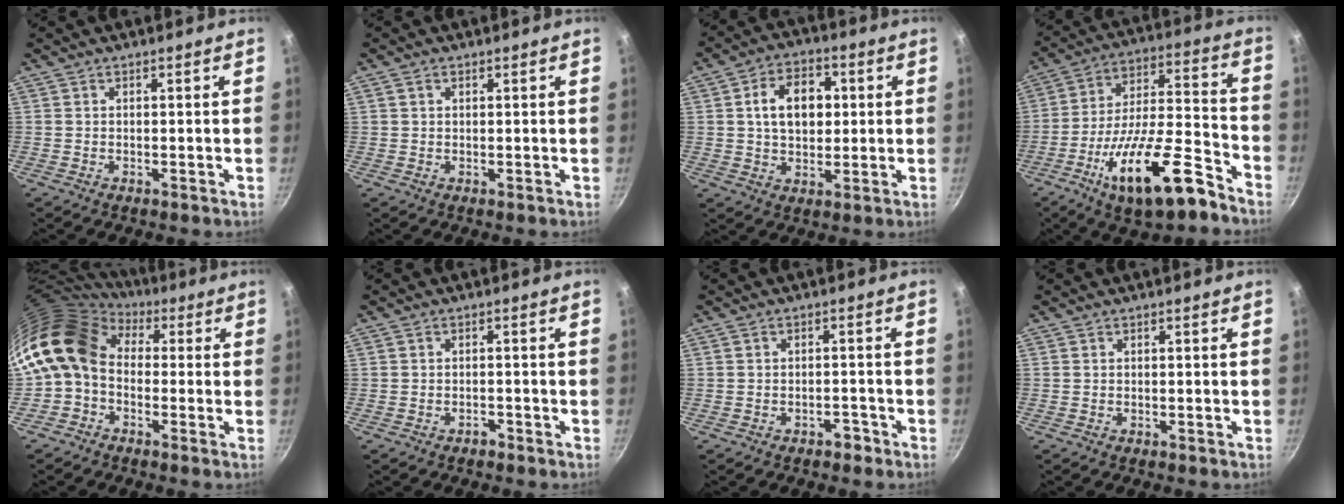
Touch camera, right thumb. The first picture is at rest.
{"total": 1.2, "force": [0.6, 0.8, 0.7], "torque": [-0.010, 0.001, 0.011]}
{"total": 10.8, "force": [1.8, 7.5, 7.5], "torque": [-0.095, 0.009, 0.023]}
{"total": 20.8, "force": [-11.8, 6.7, 15.7], "torque": [-0.237, 0.065, -0.199]}
{"total": 12.4, "force": [1.2, 9.5, 7.9], "torque": [-0.134, 0.022, -0.004]}
{"total": 1.1, "force": [-0.9, 0.5, 0.3], "torque": [0.000, 0.015, -0.013]}
{"total": 2.2, "force": [-1.5, 1.2, 1.0], "torque": [0.003, 0.022, -0.014]}
{"total": 0.0}